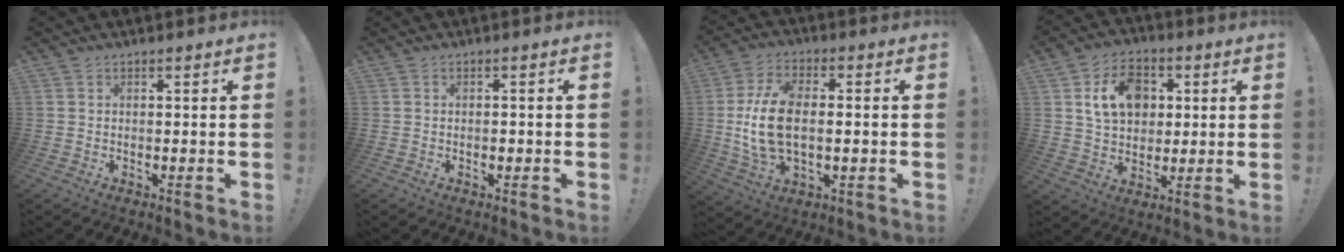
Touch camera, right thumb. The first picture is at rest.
{"total": 1.0, "force": [-0.3, 0.7, 0.6], "torque": [-0.001, -0.001, -0.006]}
{"total": 14.0, "force": [-0.3, 8.1, 11.4], "torque": [-0.228, 0.001, -0.005]}
{"total": 12.9, "force": [3.9, 10.0, 7.2], "torque": [-0.107, 0.000, 0.077]}